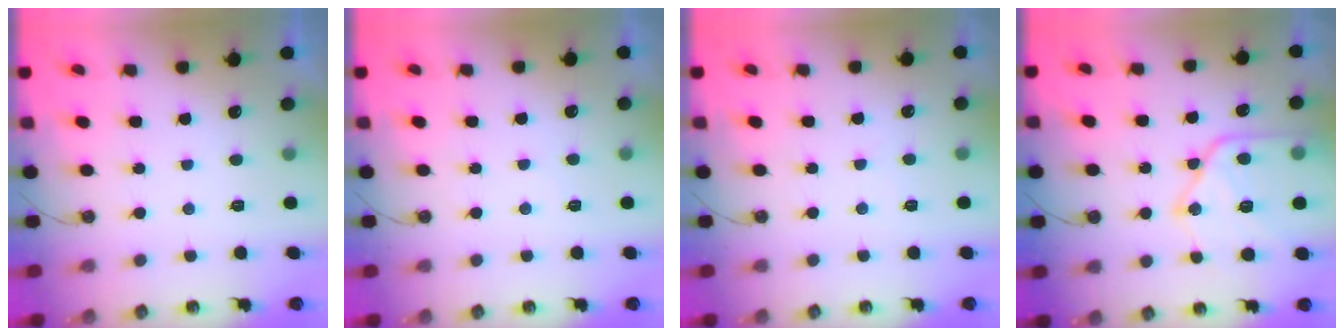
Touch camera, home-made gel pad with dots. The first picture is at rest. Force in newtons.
{"total": 4.1, "press": 4.1, "slide": 0.6}
{"total": 2.3, "press": 2.2, "slide": 0.4}
{"total": 17.4, "press": 17.3, "slide": 1.6}